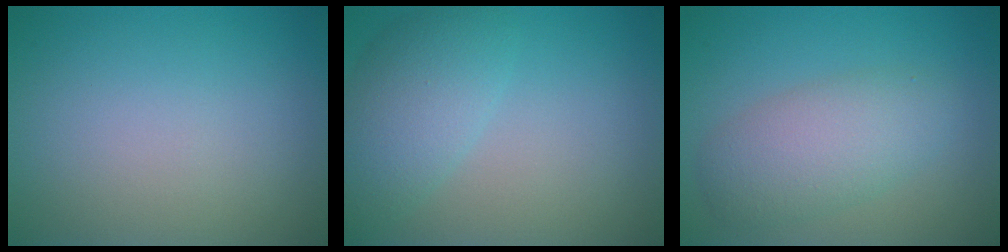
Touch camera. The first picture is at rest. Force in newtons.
{"total": 4.6, "press": 4.6, "slide": 0.3}
{"total": 4.5, "press": 4.5, "slide": 0.2}